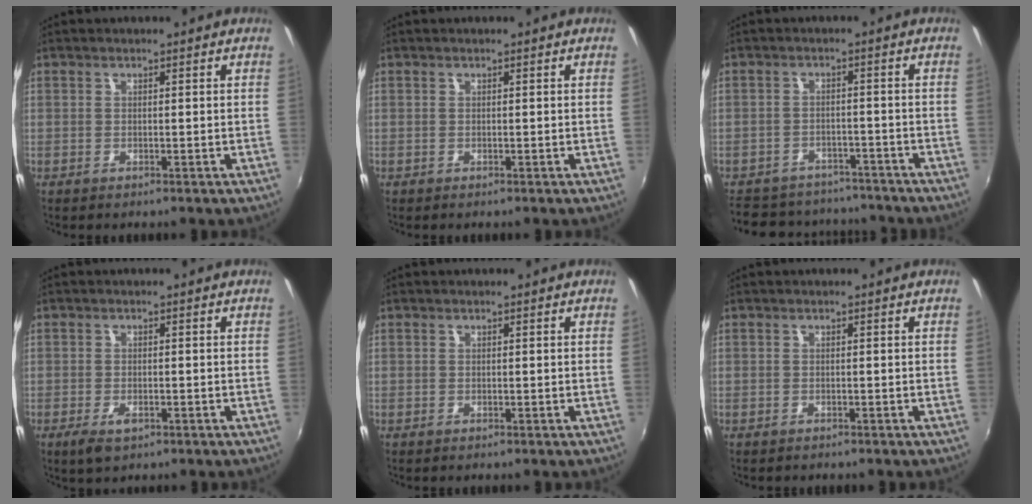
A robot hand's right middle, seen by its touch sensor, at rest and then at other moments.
{"total": 0.0}
{"total": 15.2, "force": [-12.9, 6.6, 4.6], "torque": [-0.116, 0.020, -0.172]}
{"total": 3.5, "force": [-1.9, 1.6, 2.5], "torque": [-0.053, -0.011, -0.033]}
{"total": 0.0}
{"total": 0.7, "force": [-0.6, 0.4, 0.0], "torque": [-0.004, -0.002, -0.009]}